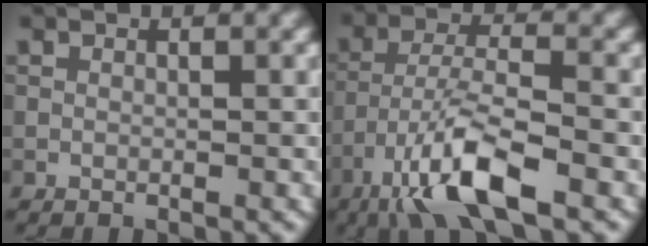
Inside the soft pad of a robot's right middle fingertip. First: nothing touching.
{"total": 8.2, "force": [-4.9, 1.8, 6.4], "torque": [-0.118, 0.003, -0.098]}